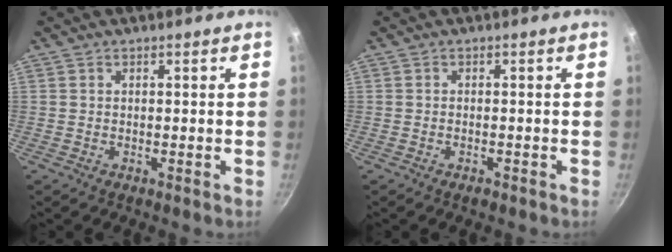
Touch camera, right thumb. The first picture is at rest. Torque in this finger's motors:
{"motor_torque": [-0.12, 0.03, -0.35, 0.09, -0.02]}